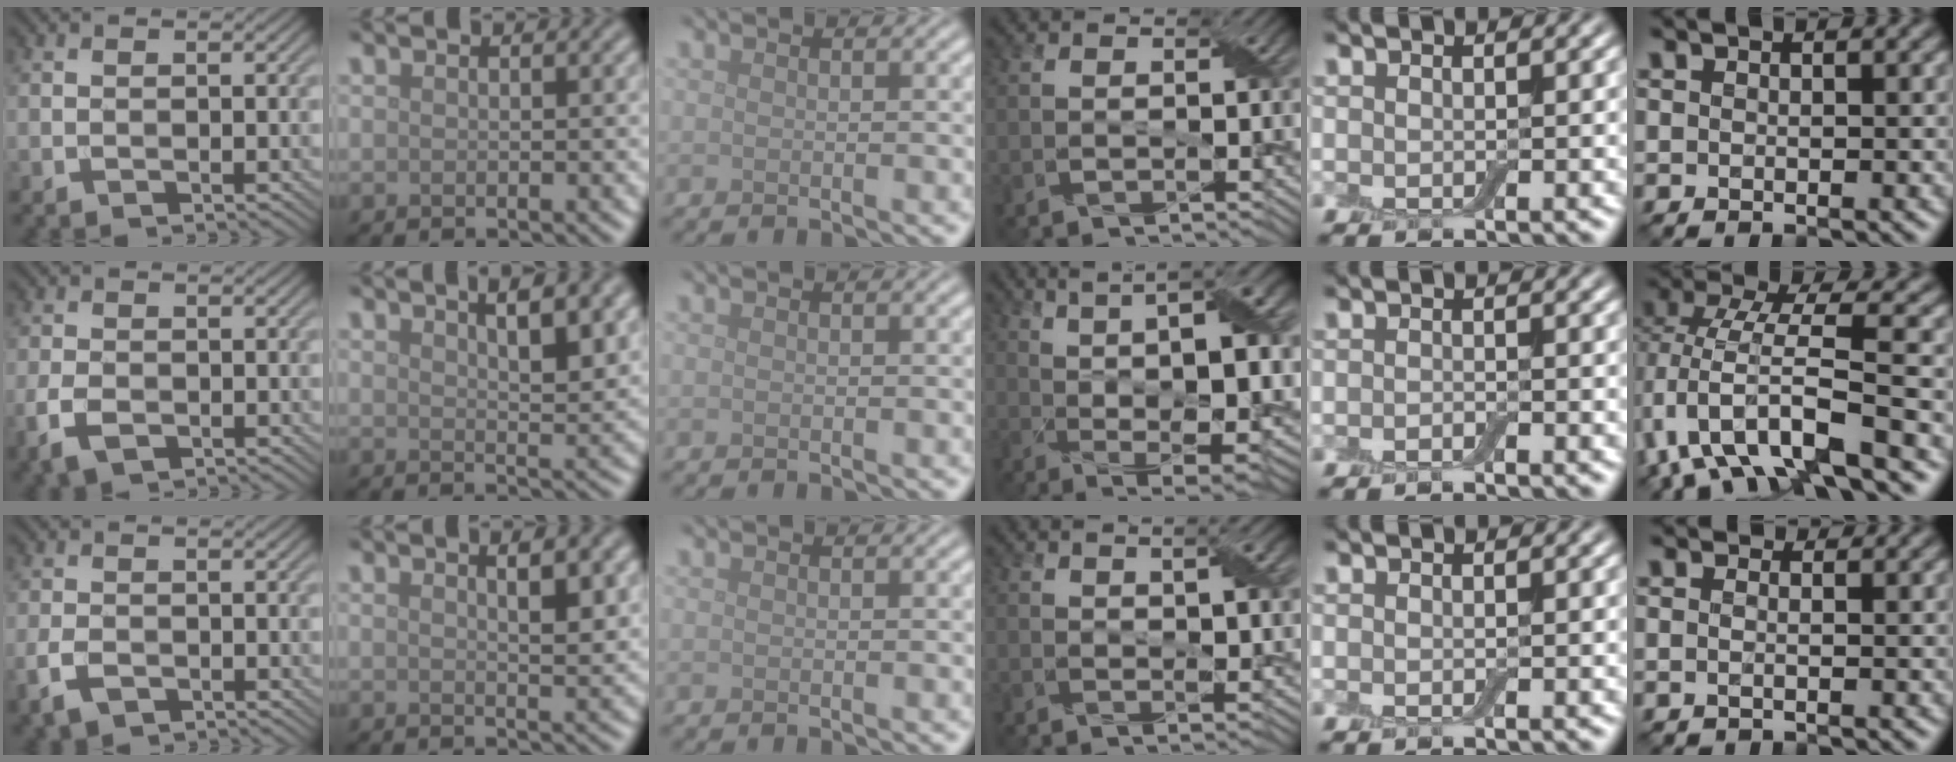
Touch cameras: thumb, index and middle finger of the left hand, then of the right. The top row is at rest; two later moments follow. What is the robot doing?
{"motion": "peel", "object": "bubble wrap"}